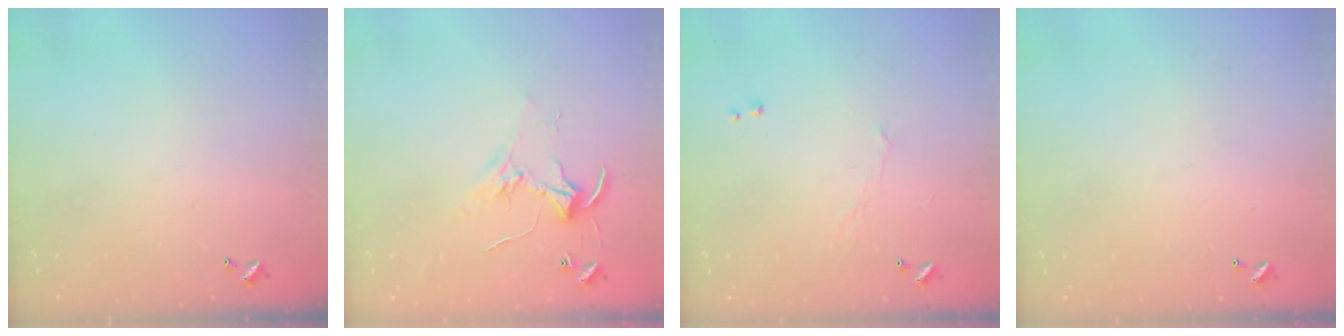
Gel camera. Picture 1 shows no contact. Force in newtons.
{"total": 3.1, "press": 3.1, "slide": 0.1}
{"total": 0.0}
{"total": 2.5, "press": 2.5, "slide": 0.4}